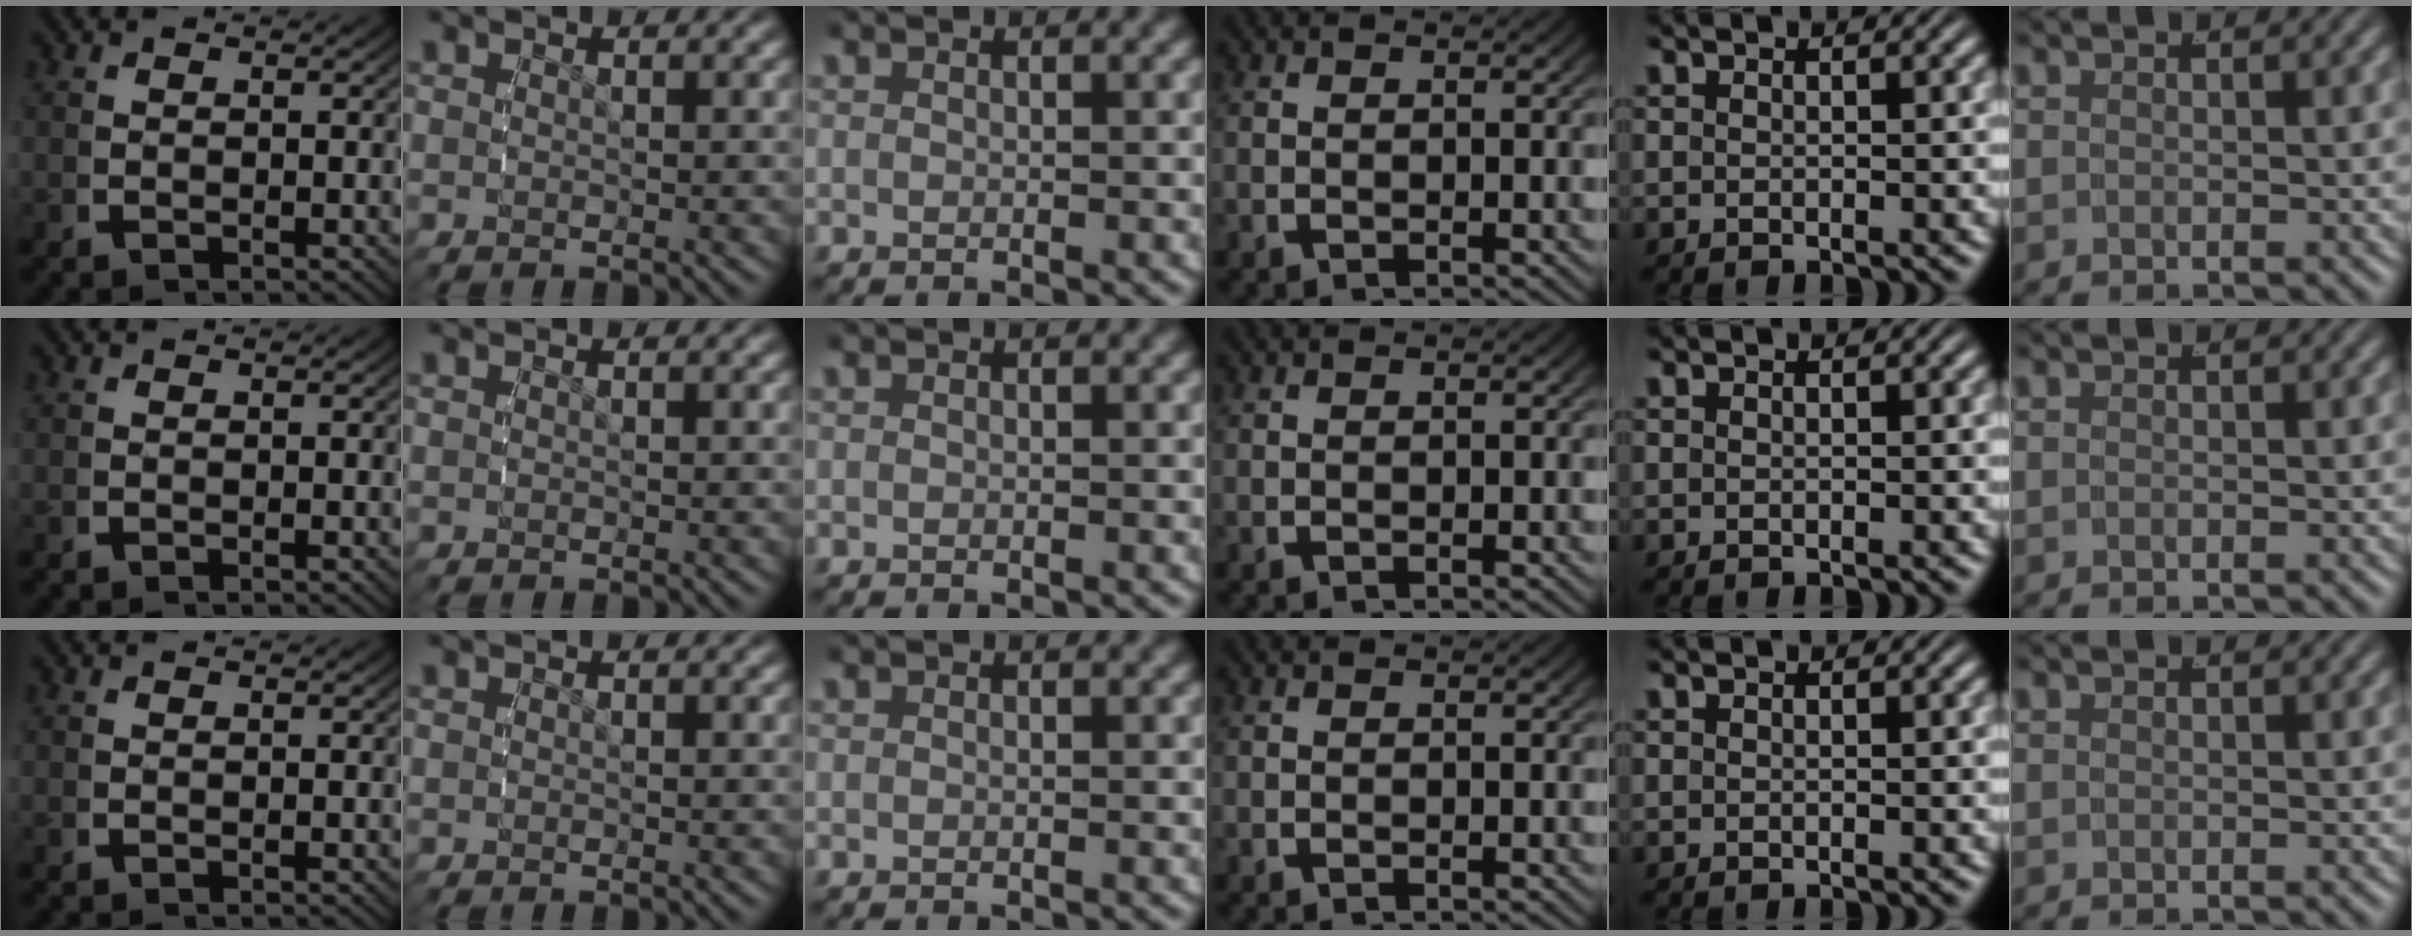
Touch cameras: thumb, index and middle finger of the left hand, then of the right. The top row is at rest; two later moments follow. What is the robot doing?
{"motion": "reach", "object": "stress ball aka squeeze ball"}